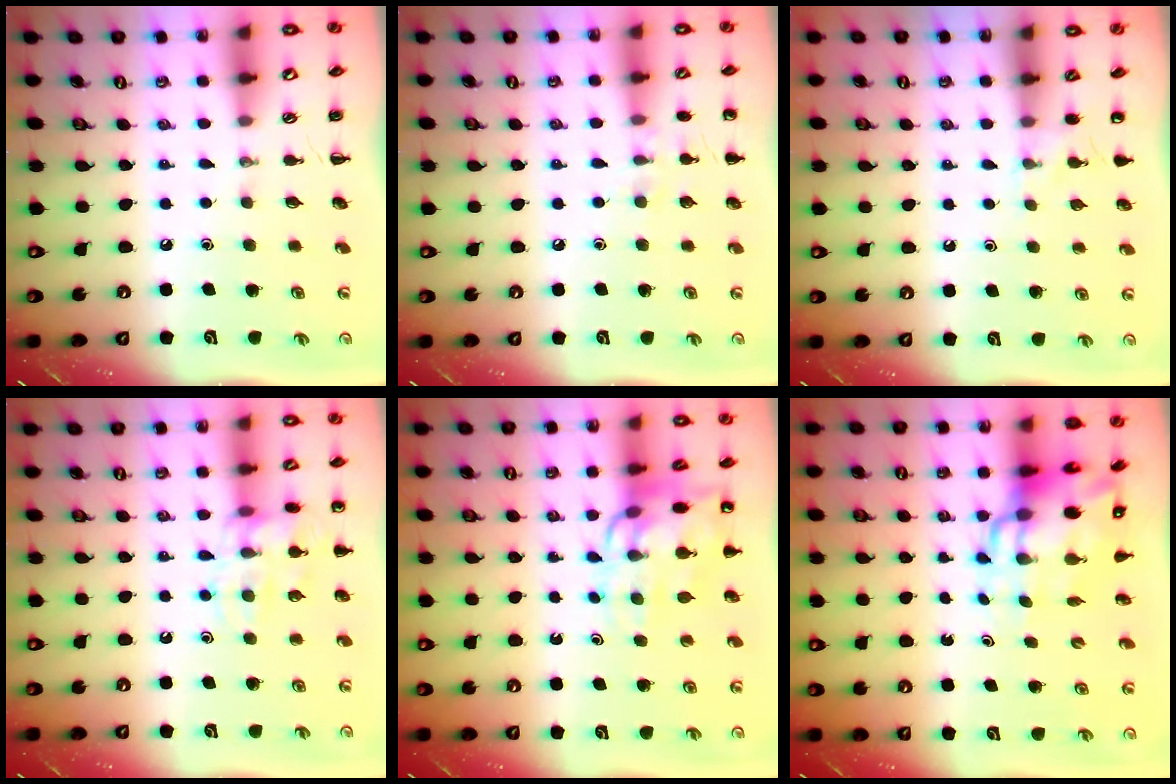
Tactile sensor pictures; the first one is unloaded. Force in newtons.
{"total": 6.9, "press": 6.5, "slide": 2.0}
{"total": 3.7, "press": 3.6, "slide": 1.1}
{"total": 13.3, "press": 13.3, "slide": 1.1}
{"total": 13.3, "press": 13.0, "slide": 2.8}
{"total": 11.3, "press": 10.9, "slide": 3.1}